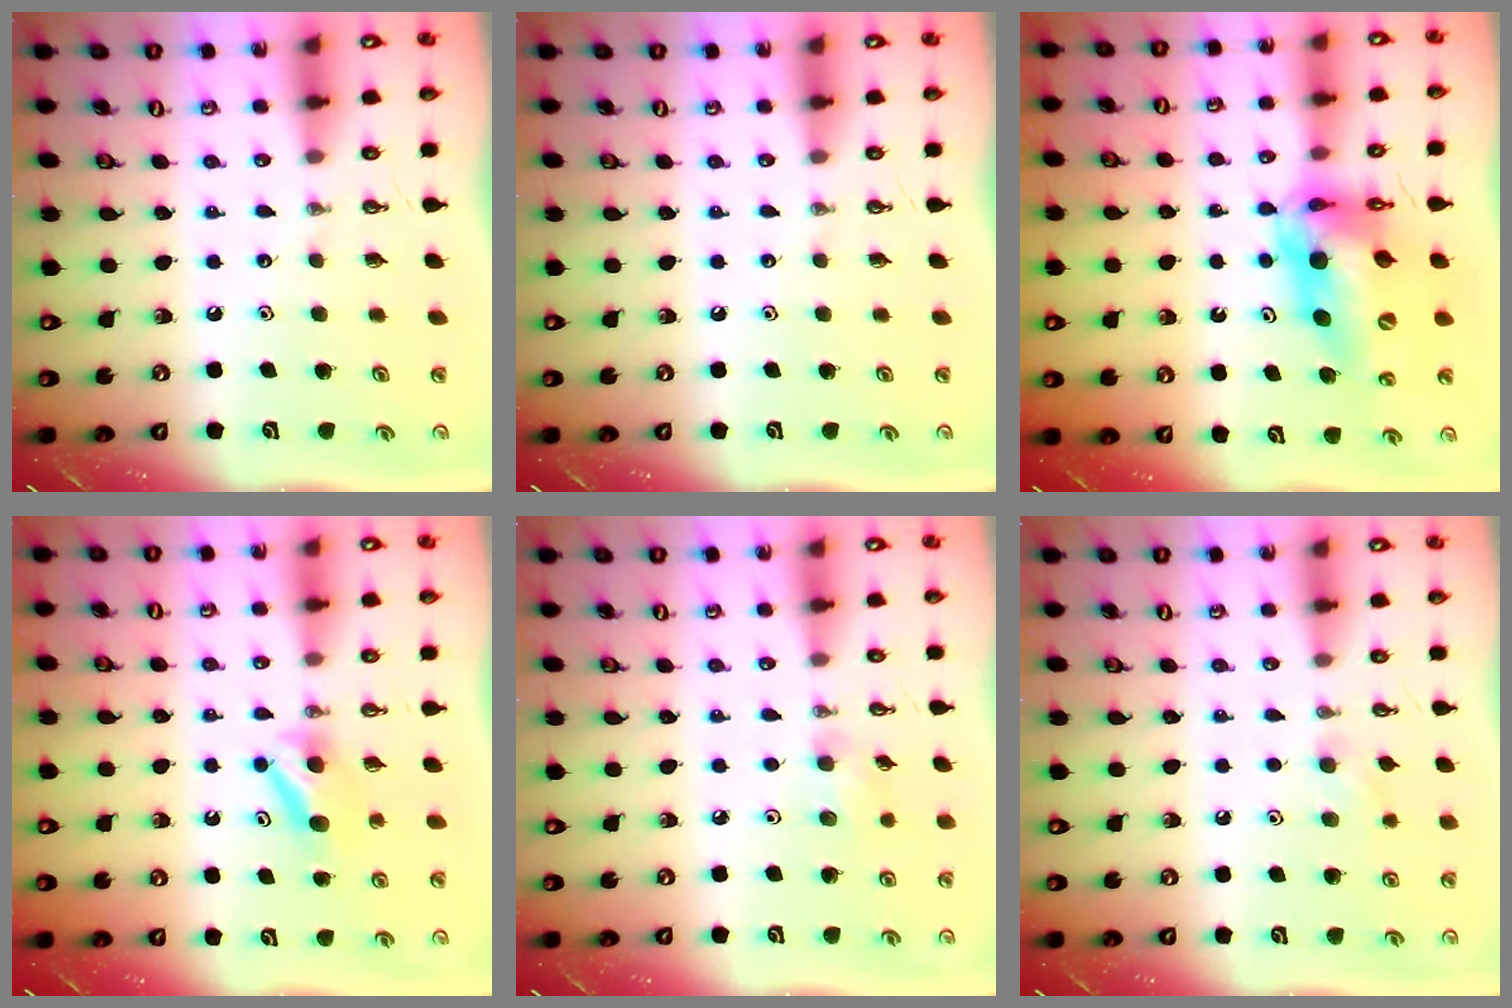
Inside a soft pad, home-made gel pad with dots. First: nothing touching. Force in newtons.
{"total": 0.0}
{"total": 15.7, "press": 15.7, "slide": 1.6}
{"total": 5.9, "press": 5.8, "slide": 1.1}
{"total": 4.6, "press": 4.4, "slide": 1.4}
{"total": 5.6, "press": 5.5, "slide": 1.3}